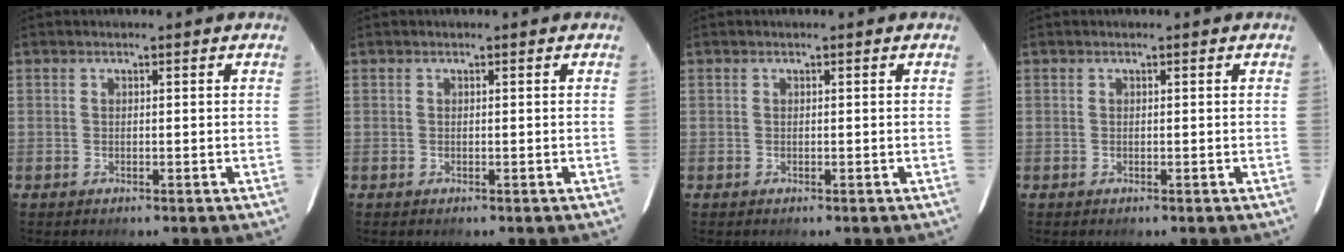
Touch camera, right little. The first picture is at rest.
{"total": 0.0}
{"total": 0.0}
{"total": 0.0}